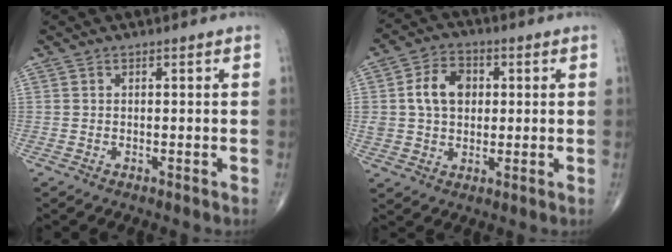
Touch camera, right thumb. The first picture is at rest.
{"total": 9.2, "force": [1.4, 6.9, 6.0], "torque": [-0.084, 0.007, 0.022]}